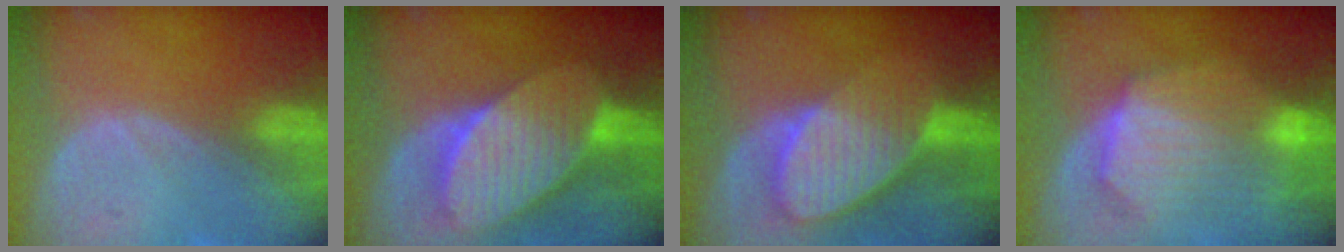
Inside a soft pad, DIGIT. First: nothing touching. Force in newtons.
{"total": 11.0, "press": 11.0, "slide": 0.7}
{"total": 10.0, "press": 8.8, "slide": 4.7}
{"total": 10.8, "press": 10.8, "slide": 0.7}